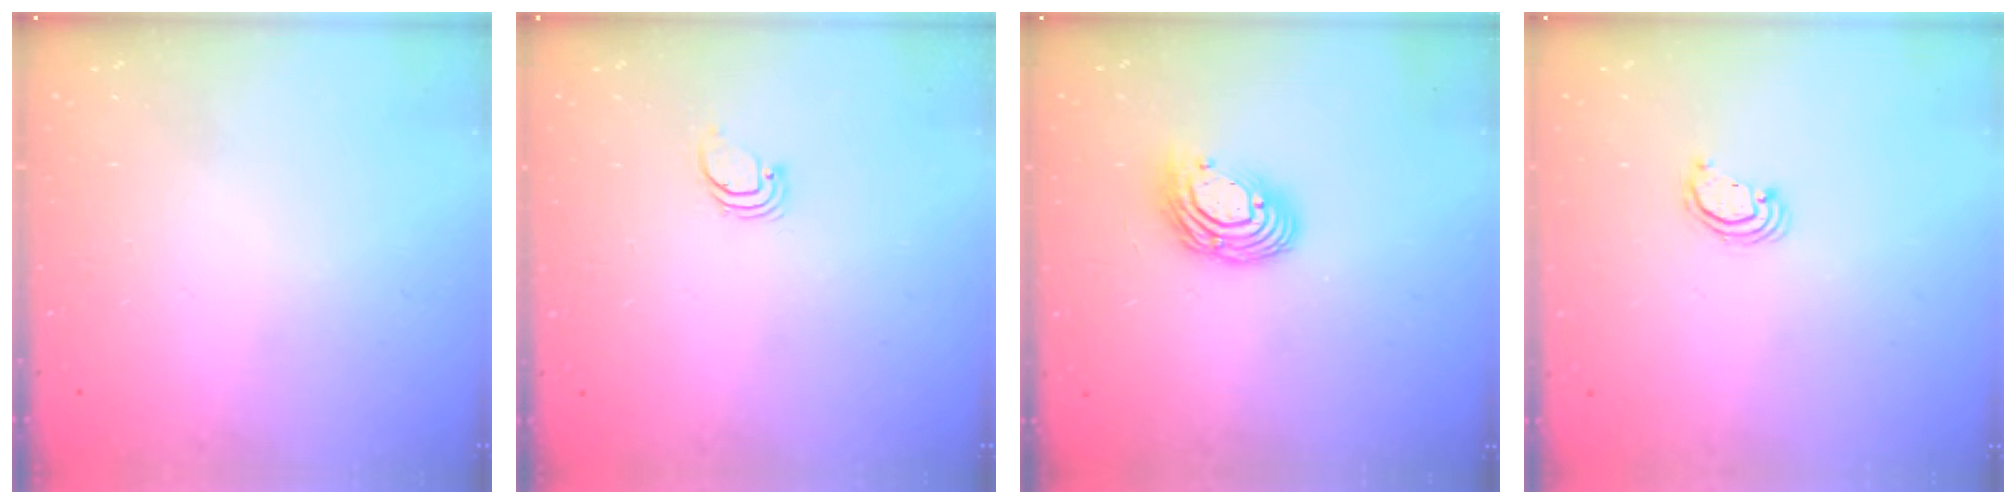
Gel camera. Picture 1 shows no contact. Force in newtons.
{"total": 0.9, "press": 0.9, "slide": 0.1}
{"total": 11.0, "press": 10.9, "slide": 1.1}
{"total": 2.2, "press": 2.2, "slide": 0.2}